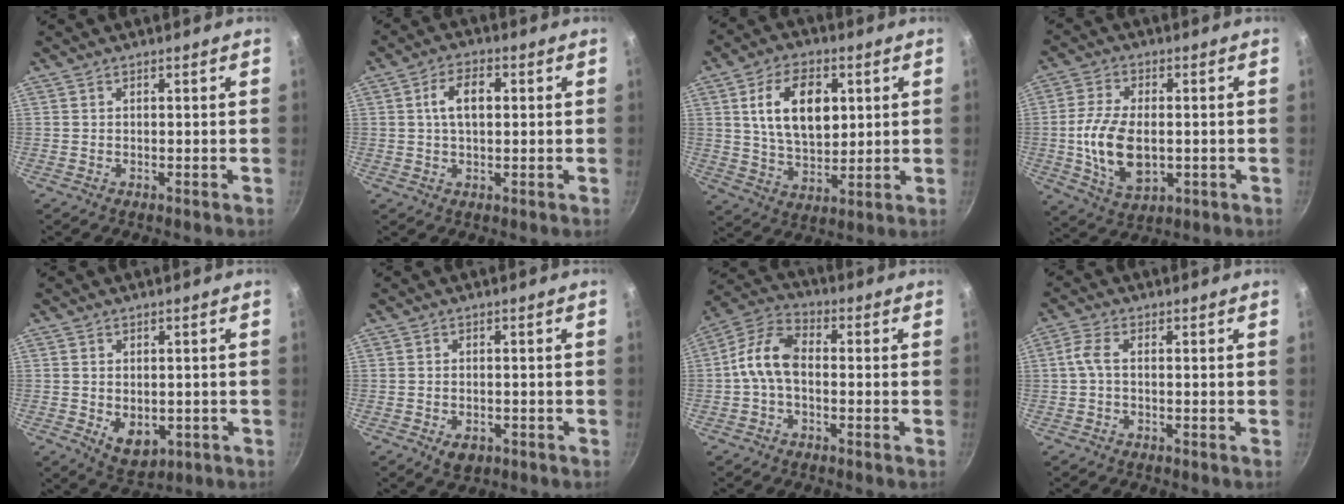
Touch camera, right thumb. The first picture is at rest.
{"total": 6.4, "force": [1.1, 3.7, 5.2], "torque": [-0.081, 0.013, 0.014]}
{"total": 13.9, "force": [3.5, 8.6, 10.4], "torque": [-0.149, -0.009, 0.064]}
{"total": 12.6, "force": [-1.0, 7.4, 10.2], "torque": [-0.191, 0.002, -0.013]}
{"total": 7.1, "force": [-1.2, 5.0, 4.8], "torque": [-0.055, -0.008, -0.001]}
{"total": 3.6, "force": [-1.5, 2.4, 2.2], "torque": [-0.029, 0.008, -0.014]}
{"total": 9.1, "force": [-0.8, 5.5, 7.2], "torque": [-0.134, 0.036, -0.032]}
{"total": 3.1, "force": [-0.3, 1.4, 2.8], "torque": [-0.074, 0.011, -0.012]}